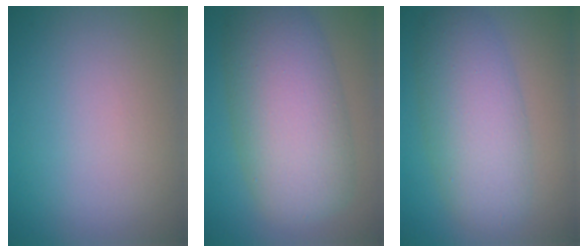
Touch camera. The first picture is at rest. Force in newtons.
{"total": 9.9, "press": 9.9, "slide": 0.4}
{"total": 6.6, "press": 6.6, "slide": 0.2}